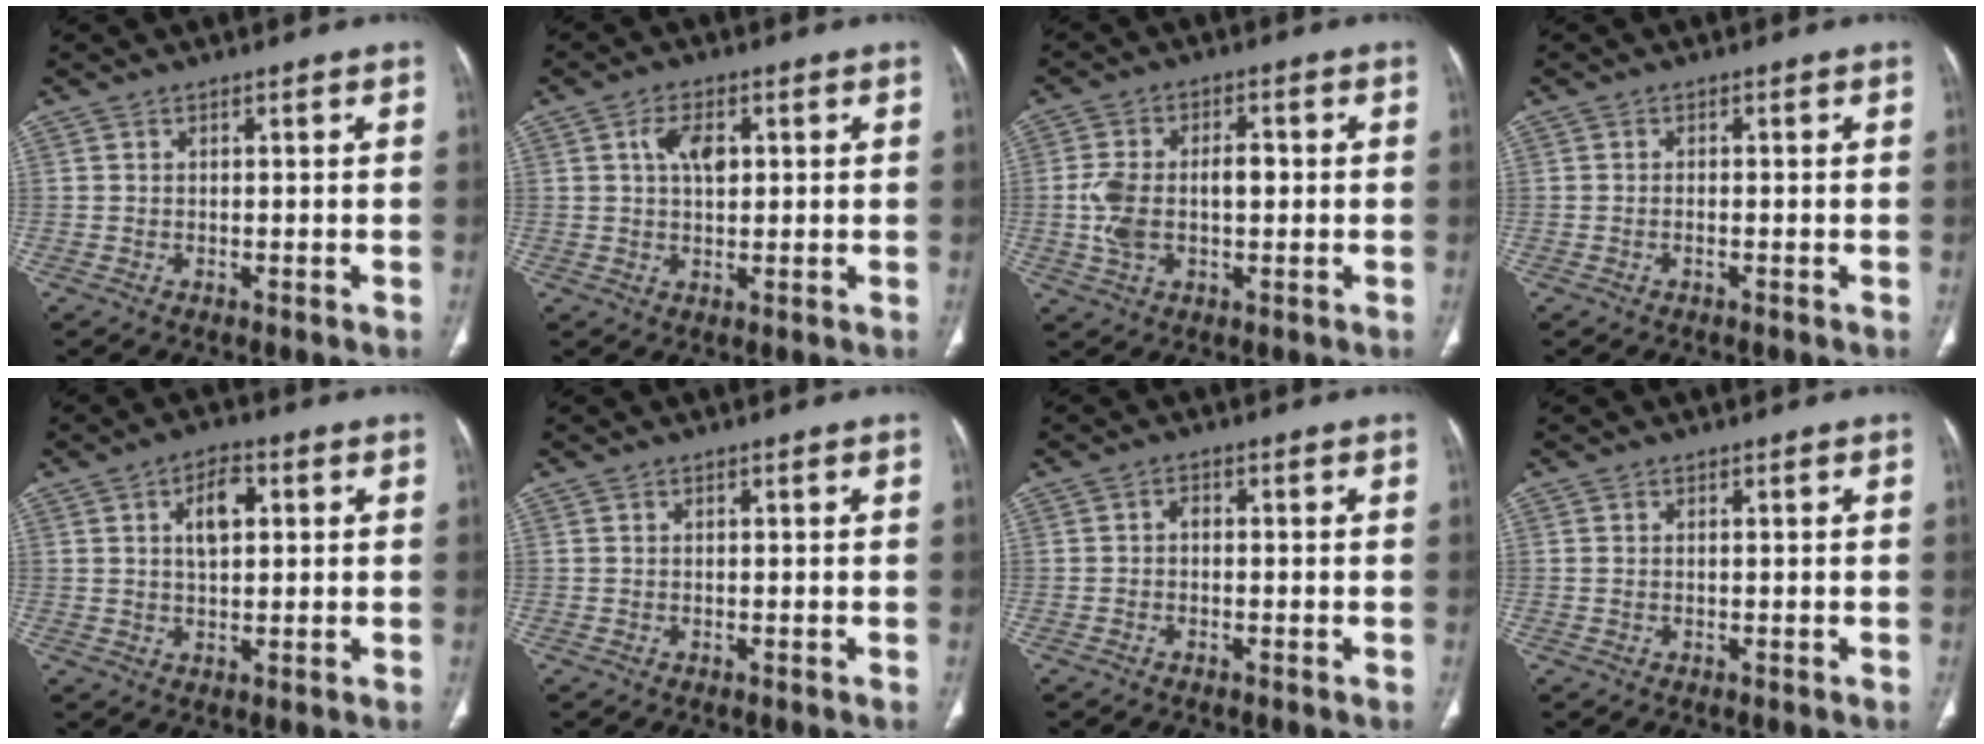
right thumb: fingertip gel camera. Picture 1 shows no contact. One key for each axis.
{"total": 5.1, "fx": 1.3, "fy": 2.9, "fz": 4.0, "tx": -0.064, "ty": 0.000, "tz": 0.019}
{"total": 9.3, "fx": -0.4, "fy": 5.4, "fz": 7.6, "tx": -0.153, "ty": 0.022, "tz": -0.004}
{"total": 0.7, "fx": -0.4, "fy": 0.2, "fz": 0.5, "tx": -0.012, "ty": 0.007, "tz": -0.006}
{"total": 6.0, "fx": 1.7, "fy": 3.1, "fz": 4.8, "tx": -0.071, "ty": 0.002, "tz": 0.027}
{"total": 0.0}
{"total": 1.1, "fx": -0.4, "fy": 0.8, "fz": 0.8, "tx": -0.007, "ty": 0.005, "tz": -0.011}
{"total": 0.0}